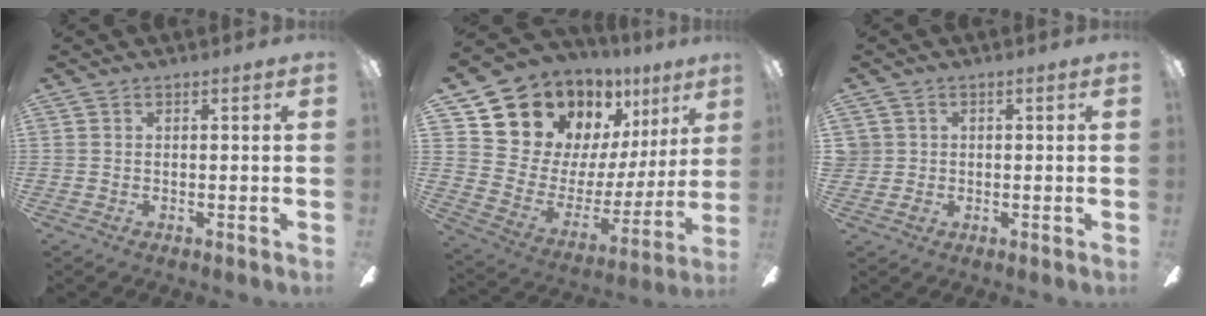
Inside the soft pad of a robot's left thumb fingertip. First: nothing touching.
{"total": 13.4, "force": [11.6, 6.6, 1.6], "torque": [-0.063, -0.121, 0.224]}
{"total": 2.7, "force": [0.1, 2.7, 0.2], "torque": [-0.002, 0.002, 0.001]}